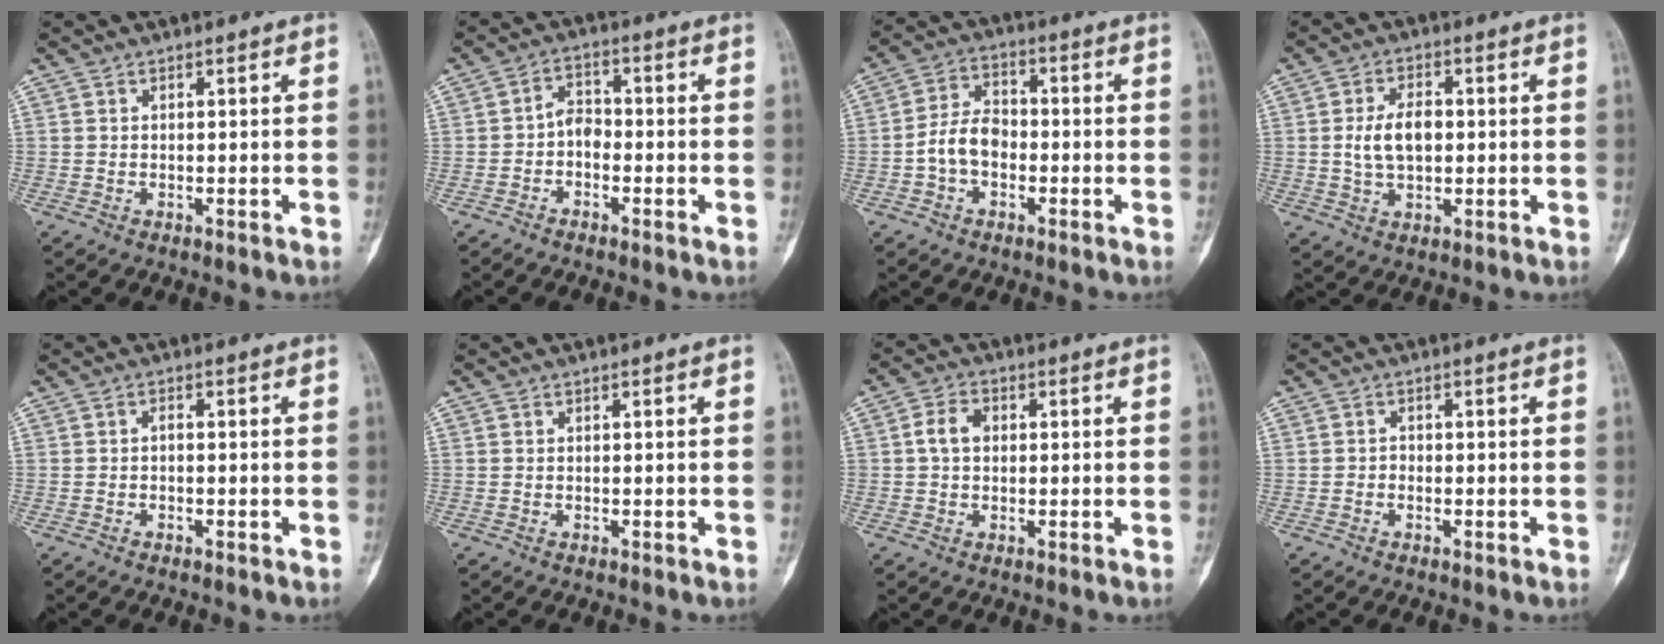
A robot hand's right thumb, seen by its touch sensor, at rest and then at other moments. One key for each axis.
{"total": 3.8, "fx": -1.4, "fy": 2.6, "fz": 2.4, "tx": -0.028, "ty": 0.023, "tz": -0.037}
{"total": 7.5, "fx": -1.9, "fy": 5.2, "fz": 5.1, "tx": -0.084, "ty": 0.029, "tz": -0.046}
{"total": 7.4, "fx": 0.2, "fy": 4.4, "fz": 5.9, "tx": -0.104, "ty": 0.007, "tz": 0.005}
{"total": 0.7, "fx": -0.3, "fy": 0.4, "fz": 0.6, "tx": -0.007, "ty": 0.002, "tz": -0.009}
{"total": 0.0}
{"total": 4.4, "fx": 0.5, "fy": 3.1, "fz": 3.1, "tx": -0.058, "ty": 0.011, "tz": 0.004}
{"total": 1.0, "fx": -0.4, "fy": 0.8, "fz": 0.4, "tx": 0.000, "ty": 0.004, "tz": -0.011}